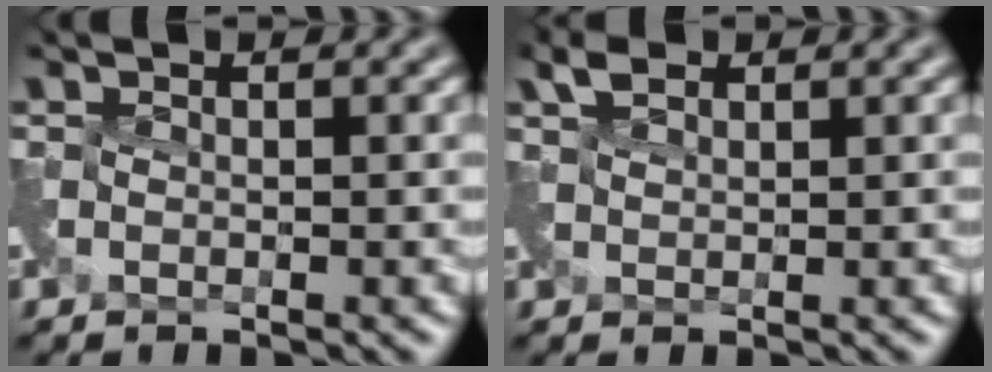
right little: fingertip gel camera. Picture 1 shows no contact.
{"total": 1.9, "force": [1.6, 0.6, 0.6], "torque": [-0.016, 0.007, 0.034]}